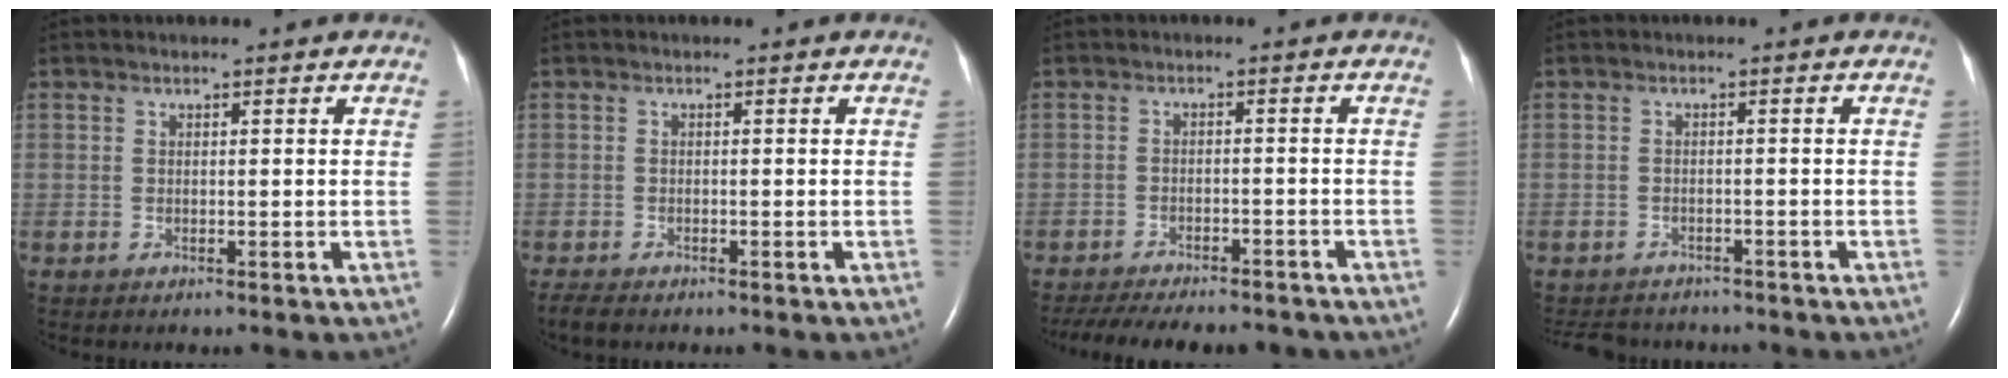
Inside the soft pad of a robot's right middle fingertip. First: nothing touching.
{"total": 2.2, "force": [-1.8, 0.6, 1.1], "torque": [-0.027, -0.007, -0.028]}
{"total": 16.0, "force": [-14.0, 4.2, 6.6], "torque": [-0.148, -0.016, -0.186]}
{"total": 7.8, "force": [-7.0, 2.9, 1.6], "torque": [-0.031, -0.003, -0.094]}